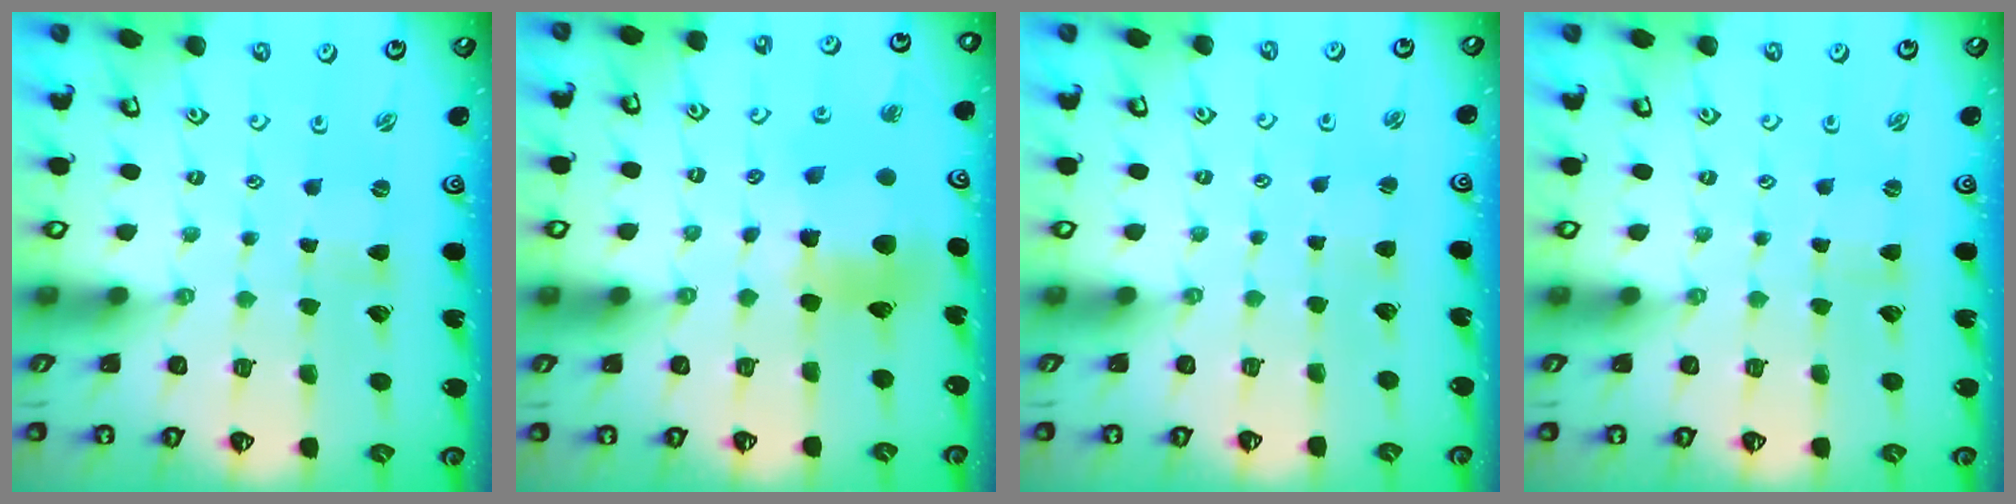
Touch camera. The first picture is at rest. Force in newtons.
{"total": 11.2, "press": 11.2, "slide": 1.4}
{"total": 1.2, "press": 1.2, "slide": 0.2}
{"total": 0.7, "press": 0.7, "slide": 0.0}